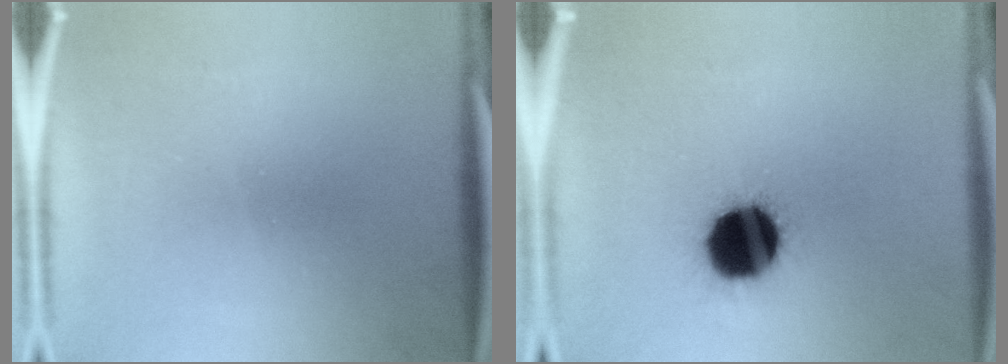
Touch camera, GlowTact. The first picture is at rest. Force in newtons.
{"total": 17.1}